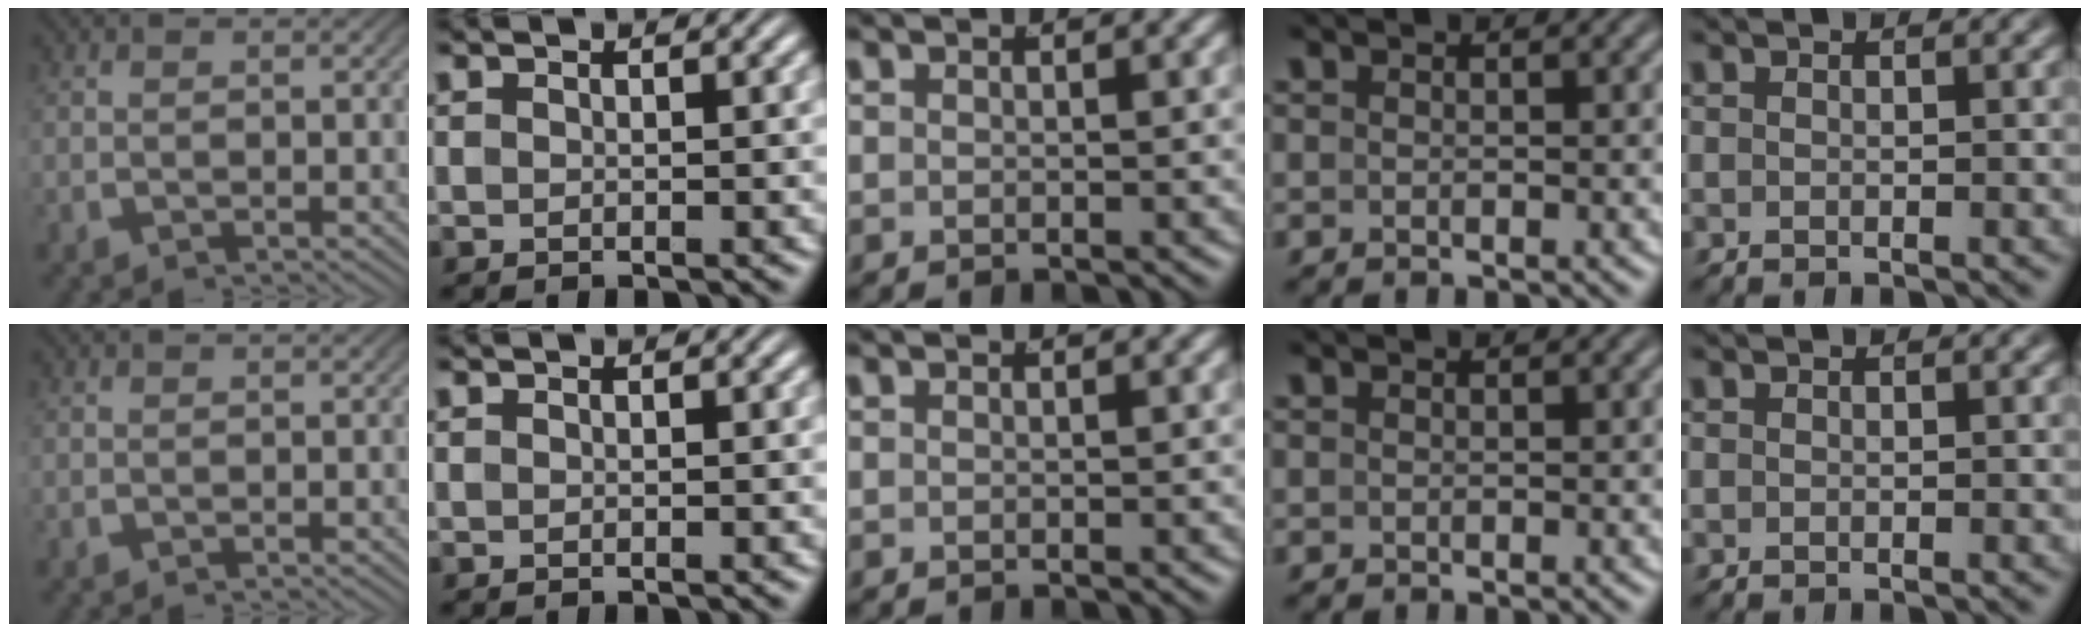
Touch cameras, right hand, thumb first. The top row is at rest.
{}